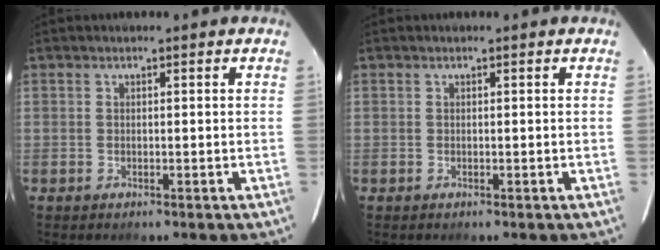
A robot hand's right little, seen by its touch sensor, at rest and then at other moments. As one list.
[{"total": 0.0}]